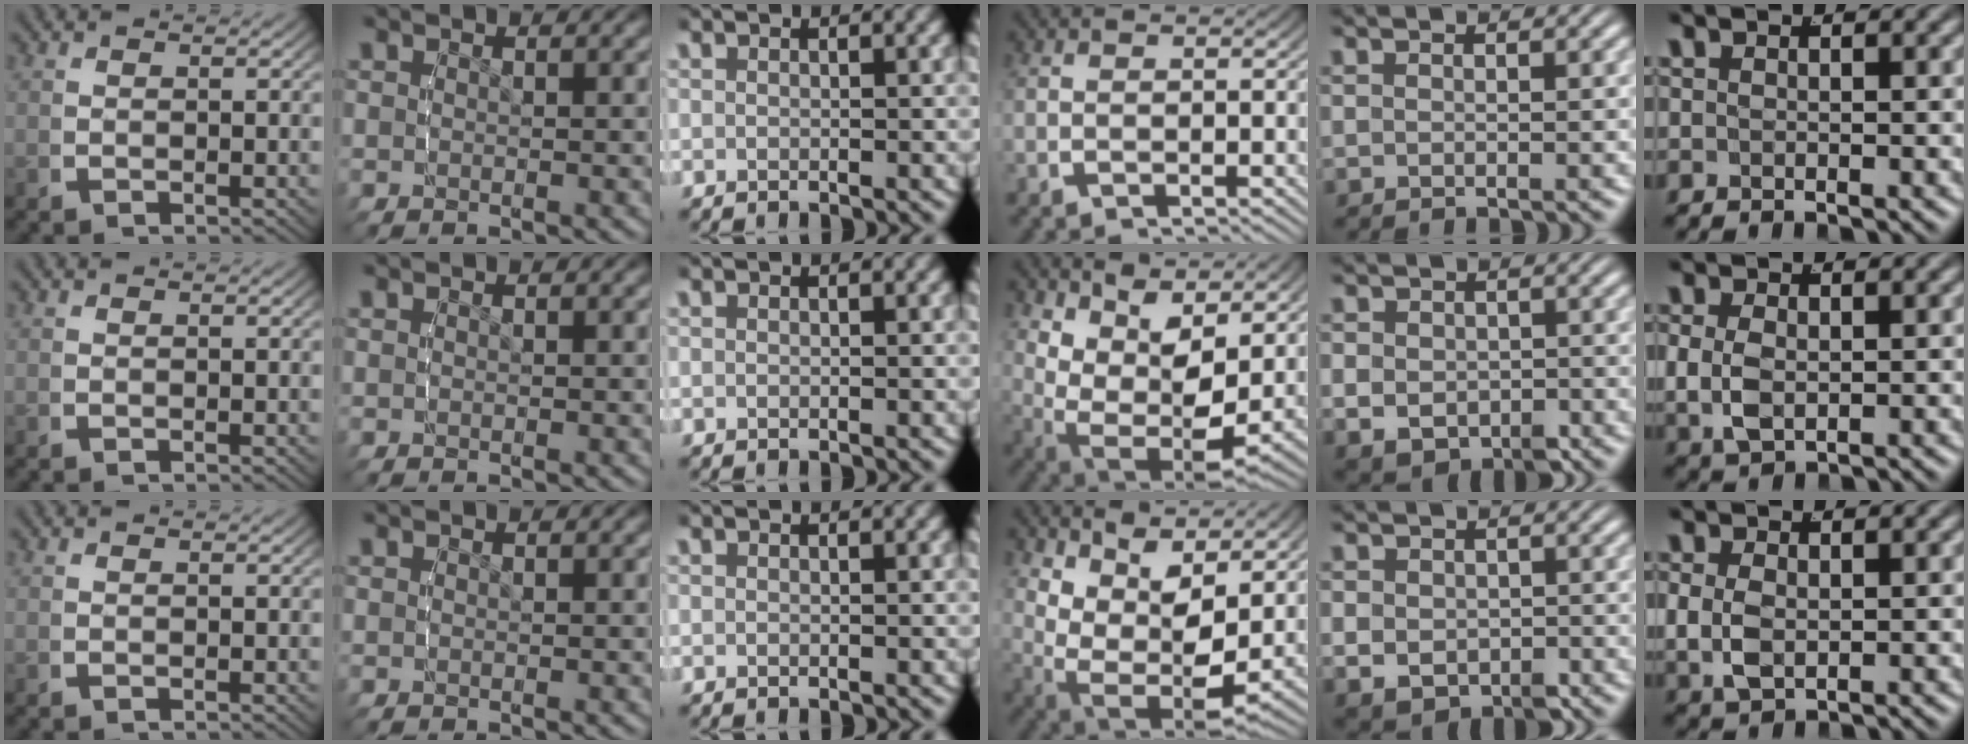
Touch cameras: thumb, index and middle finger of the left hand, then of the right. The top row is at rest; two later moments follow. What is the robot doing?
{"motion": "lift_and_place", "object": "air blower"}